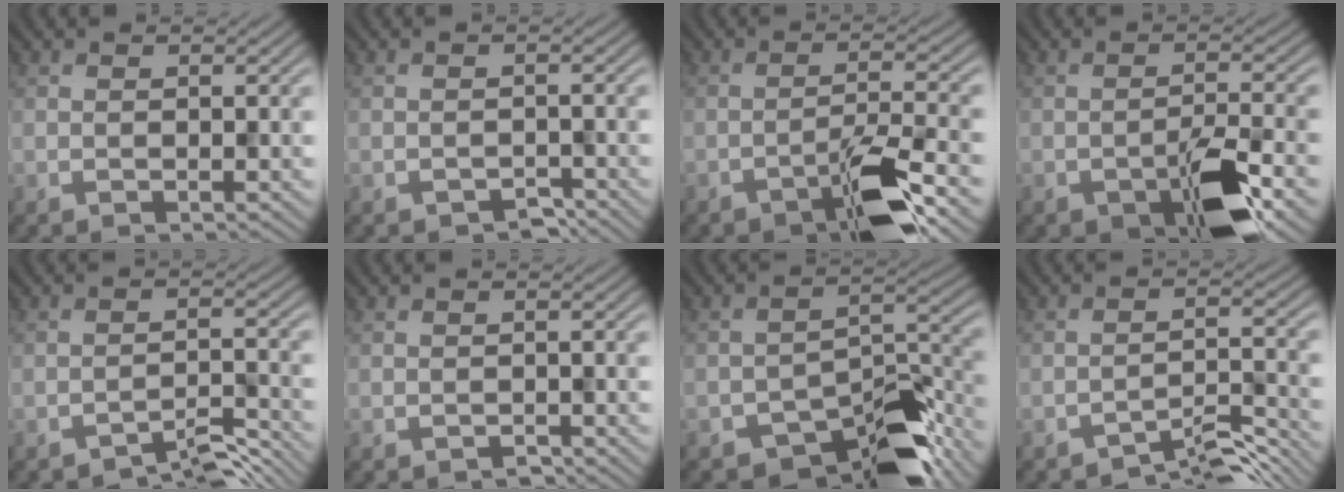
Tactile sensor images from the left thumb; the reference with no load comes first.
{"total": 1.8, "force": [-1.5, 0.7, 0.6], "torque": [-0.009, 0.001, -0.026]}
{"total": 6.7, "force": [-4.1, 1.4, 5.2], "torque": [-0.085, 0.010, -0.074]}
{"total": 7.6, "force": [-3.8, 2.6, 6.1], "torque": [-0.104, 0.000, -0.064]}
{"total": 3.9, "force": [-3.5, 0.6, 1.8], "torque": [-0.025, 0.007, -0.058]}
{"total": 0.8, "force": [-0.7, 0.3, 0.3], "torque": [-0.003, -0.001, -0.012]}
{"total": 10.5, "force": [-7.7, 4.4, 5.7], "torque": [-0.065, -0.006, -0.137]}
{"total": 5.0, "force": [-4.3, 0.8, 2.4], "torque": [-0.036, 0.006, -0.069]}